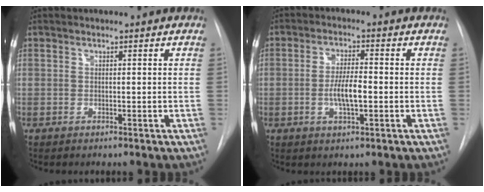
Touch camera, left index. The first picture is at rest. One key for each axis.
{"total": 5.0, "fx": -0.9, "fy": 1.1, "fz": 4.8, "tx": -0.095, "ty": -0.001, "tz": -0.016}